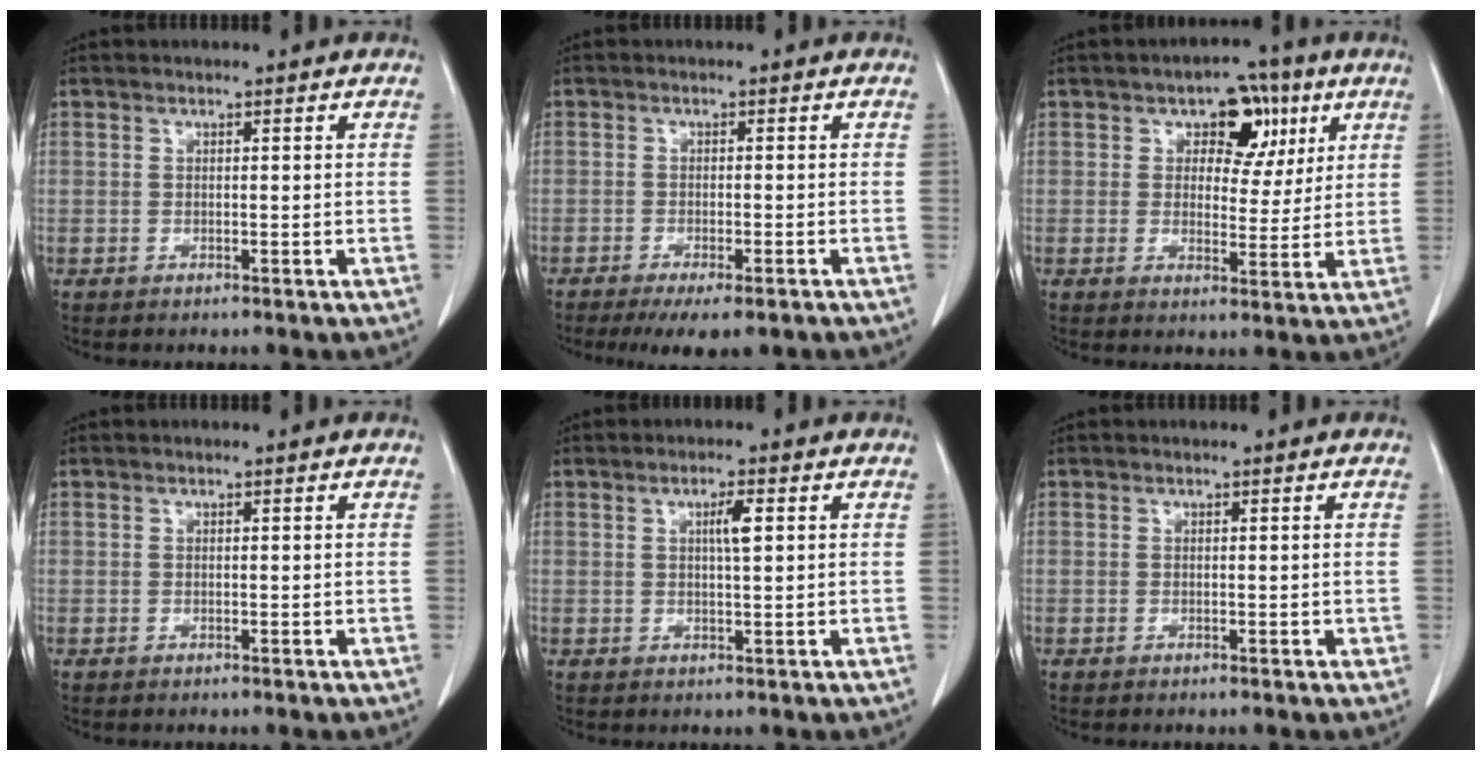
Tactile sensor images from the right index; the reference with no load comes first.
{"total": 7.7, "force": [-5.8, 1.7, 4.8], "torque": [-0.059, -0.013, -0.082]}
{"total": 7.4, "force": [3.2, 4.8, 4.7], "torque": [-0.048, 0.017, 0.043]}
{"total": 0.0}
{"total": 4.0, "force": [0.8, 0.6, 3.9], "torque": [-0.068, 0.007, 0.010]}
{"total": 1.0, "force": [-0.1, 0.5, 0.8], "torque": [-0.011, -0.002, 0.001]}